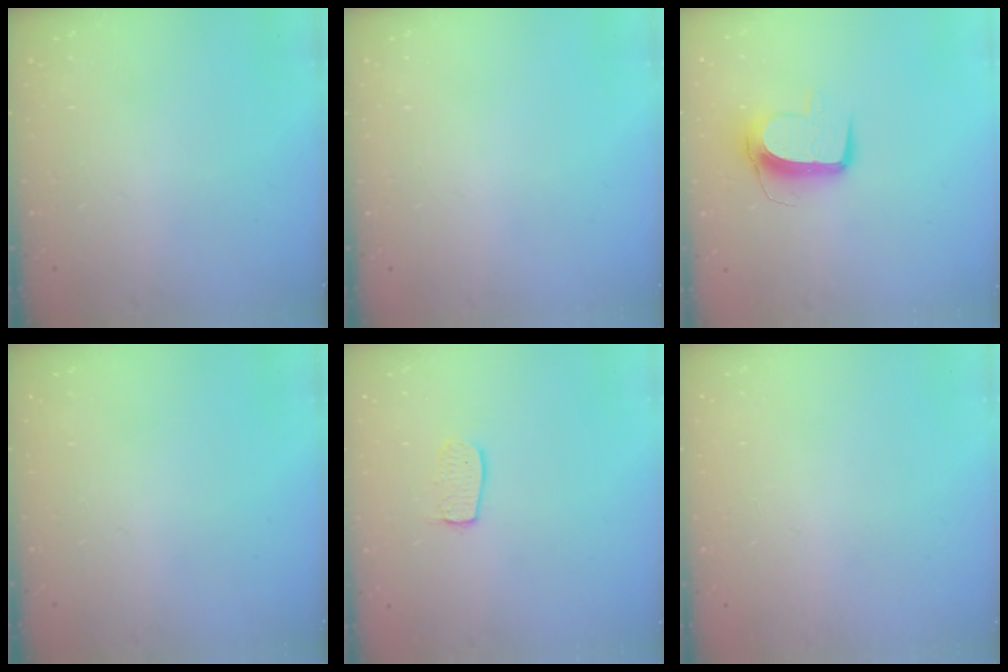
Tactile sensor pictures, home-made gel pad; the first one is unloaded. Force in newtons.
{"total": 0.0}
{"total": 10.3, "press": 10.3, "slide": 0.5}
{"total": 0.0}
{"total": 7.1, "press": 7.1, "slide": 0.3}
{"total": 0.0}